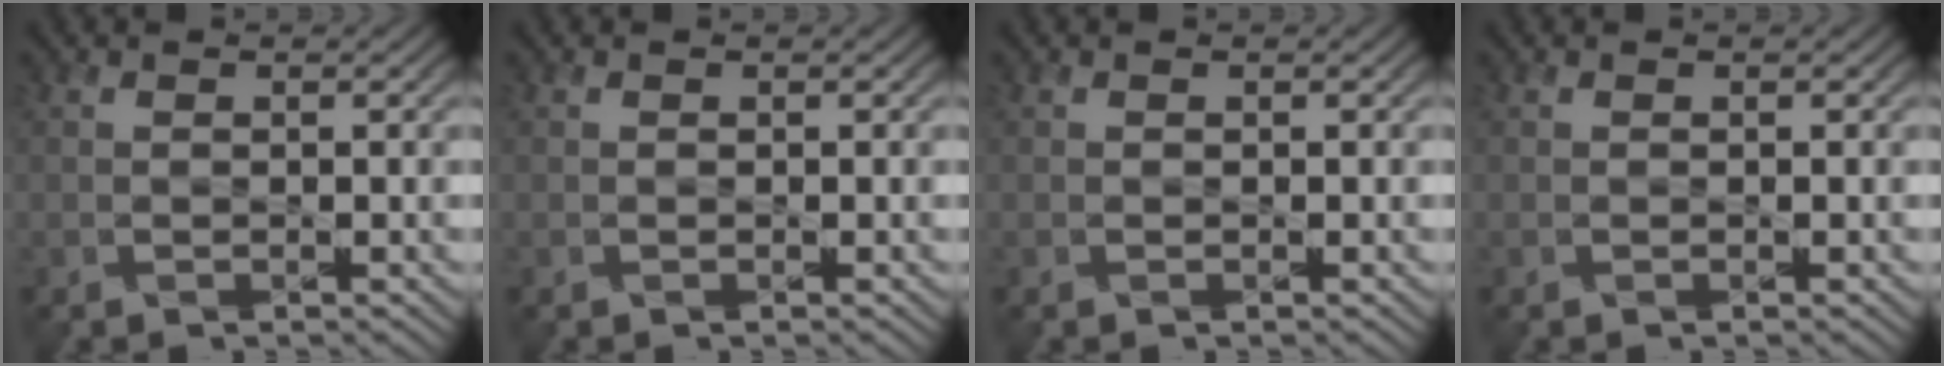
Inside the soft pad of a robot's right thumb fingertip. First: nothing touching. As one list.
[{"total": 0.0}, {"total": 0.0}, {"total": 0.0}]